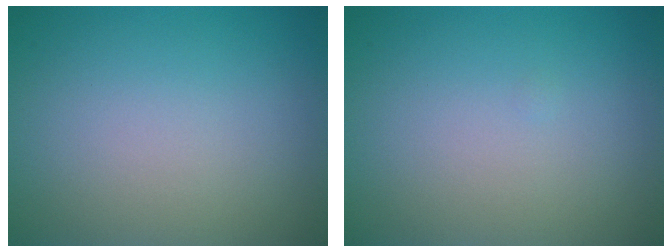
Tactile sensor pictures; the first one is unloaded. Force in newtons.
{"total": 0.0}